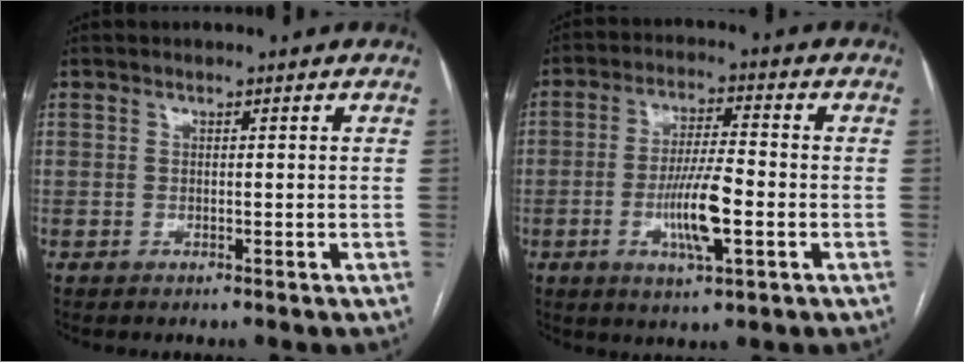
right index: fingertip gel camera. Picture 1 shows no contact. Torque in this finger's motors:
{"motor_torque": [1.86, 0.09, 0.88, 0.21]}